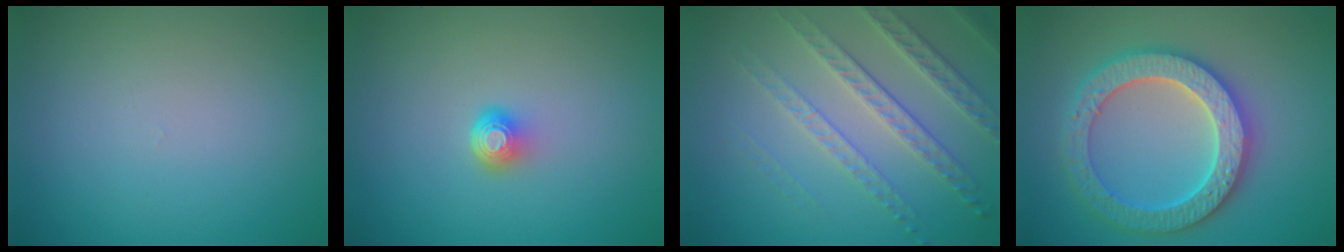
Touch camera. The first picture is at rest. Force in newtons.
{"total": 1.9, "press": 1.3, "slide": 1.4}
{"total": 4.2, "press": 3.8, "slide": 2.0}
{"total": 6.4, "press": 6.2, "slide": 1.3}